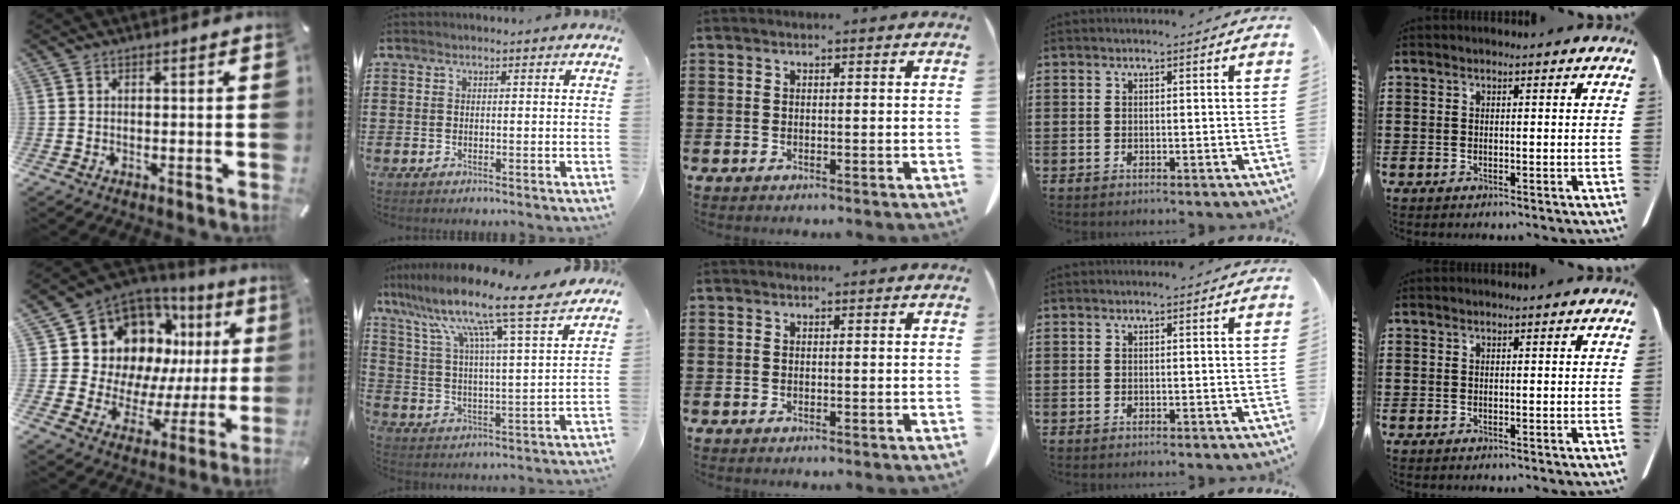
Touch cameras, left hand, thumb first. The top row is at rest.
{"thumb": {"total": 15.8, "force": [8.5, 11.6, 6.7], "torque": [-0.118, -0.084, 0.171]}, "index": {"total": 11.2, "force": [9.2, -0.4, 6.4], "torque": [-0.153, -0.067, 0.142]}}